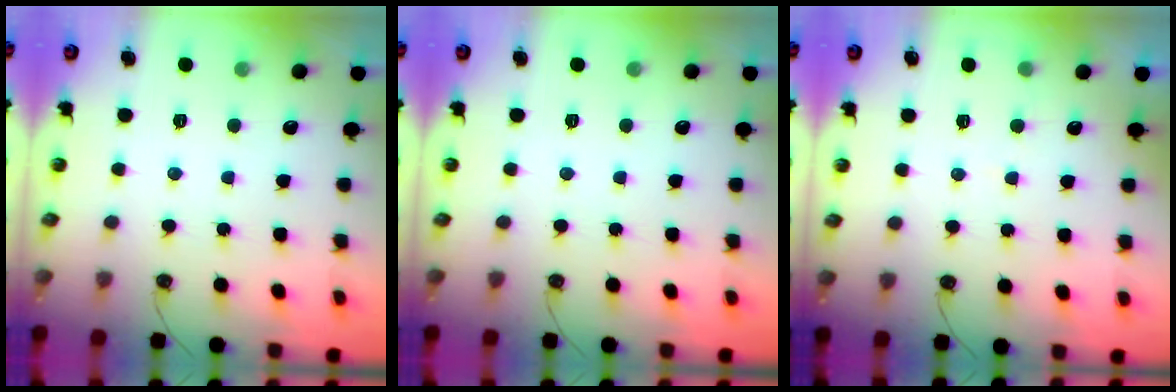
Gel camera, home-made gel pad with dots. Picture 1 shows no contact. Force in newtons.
{"total": 0.0}
{"total": 2.3, "press": 2.3, "slide": 0.3}